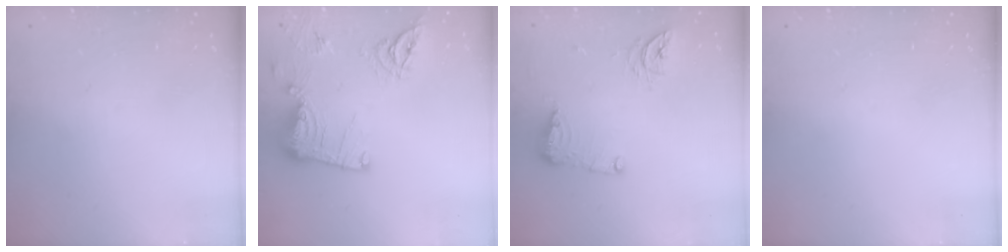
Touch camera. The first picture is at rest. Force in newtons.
{"total": 17.4, "press": 17.4, "slide": 1.1}
{"total": 10.0, "press": 10.0, "slide": 0.8}
{"total": 0.0}